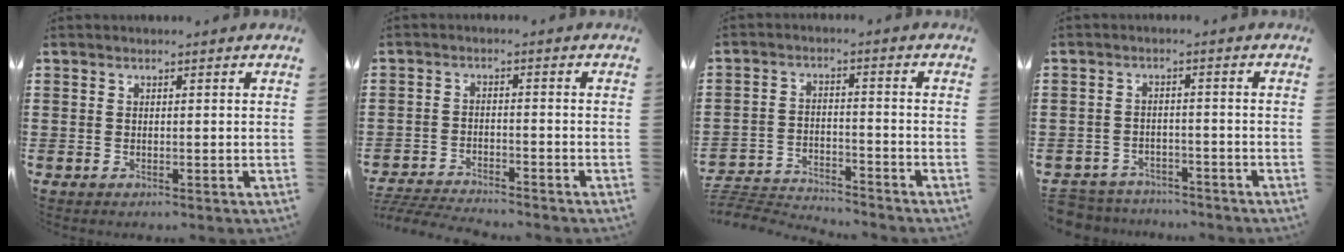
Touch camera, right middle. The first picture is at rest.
{"total": 4.3, "force": [-4.3, 0.3, 0.5], "torque": [-0.024, -0.001, -0.094]}
{"total": 4.6, "force": [-4.6, 0.6, 0.4], "torque": [-0.018, 0.006, -0.099]}
{"total": 3.8, "force": [-3.8, 0.7, -0.2], "torque": [-0.010, -0.001, -0.083]}